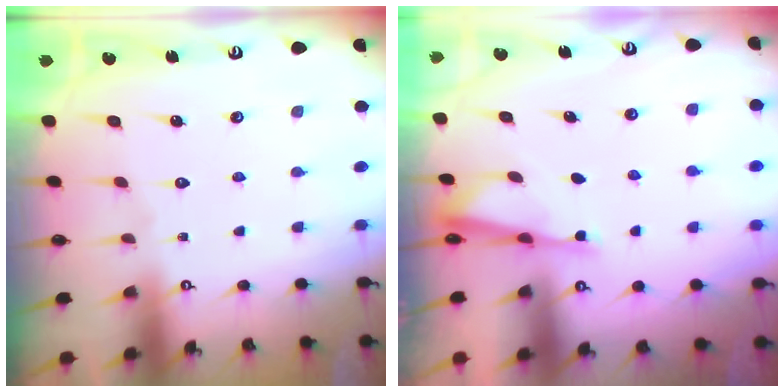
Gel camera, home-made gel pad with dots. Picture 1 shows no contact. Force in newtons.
{"total": 3.4, "press": 3.4, "slide": 0.7}